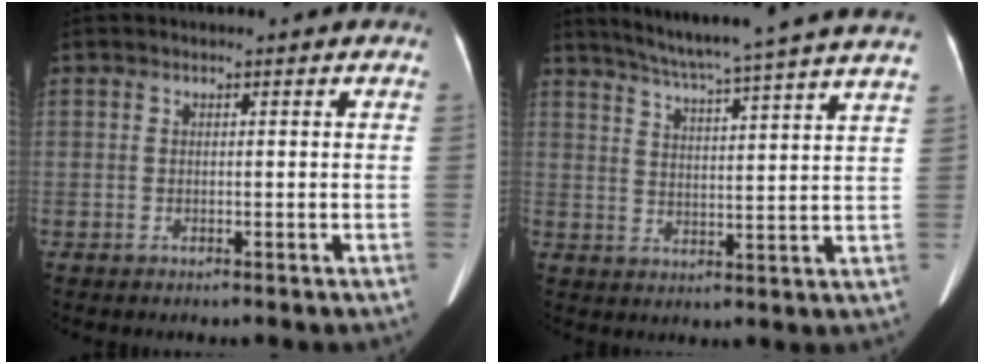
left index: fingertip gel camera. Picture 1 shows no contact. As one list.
[{"total": 20.0, "force": [17.6, -1.6, 9.5], "torque": [-0.159, -0.020, 0.230]}]